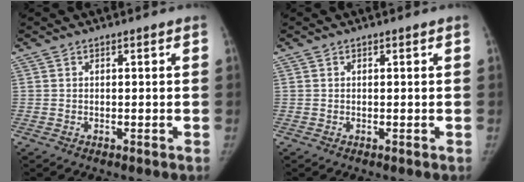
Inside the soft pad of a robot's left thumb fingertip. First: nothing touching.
{"total": 0.0}